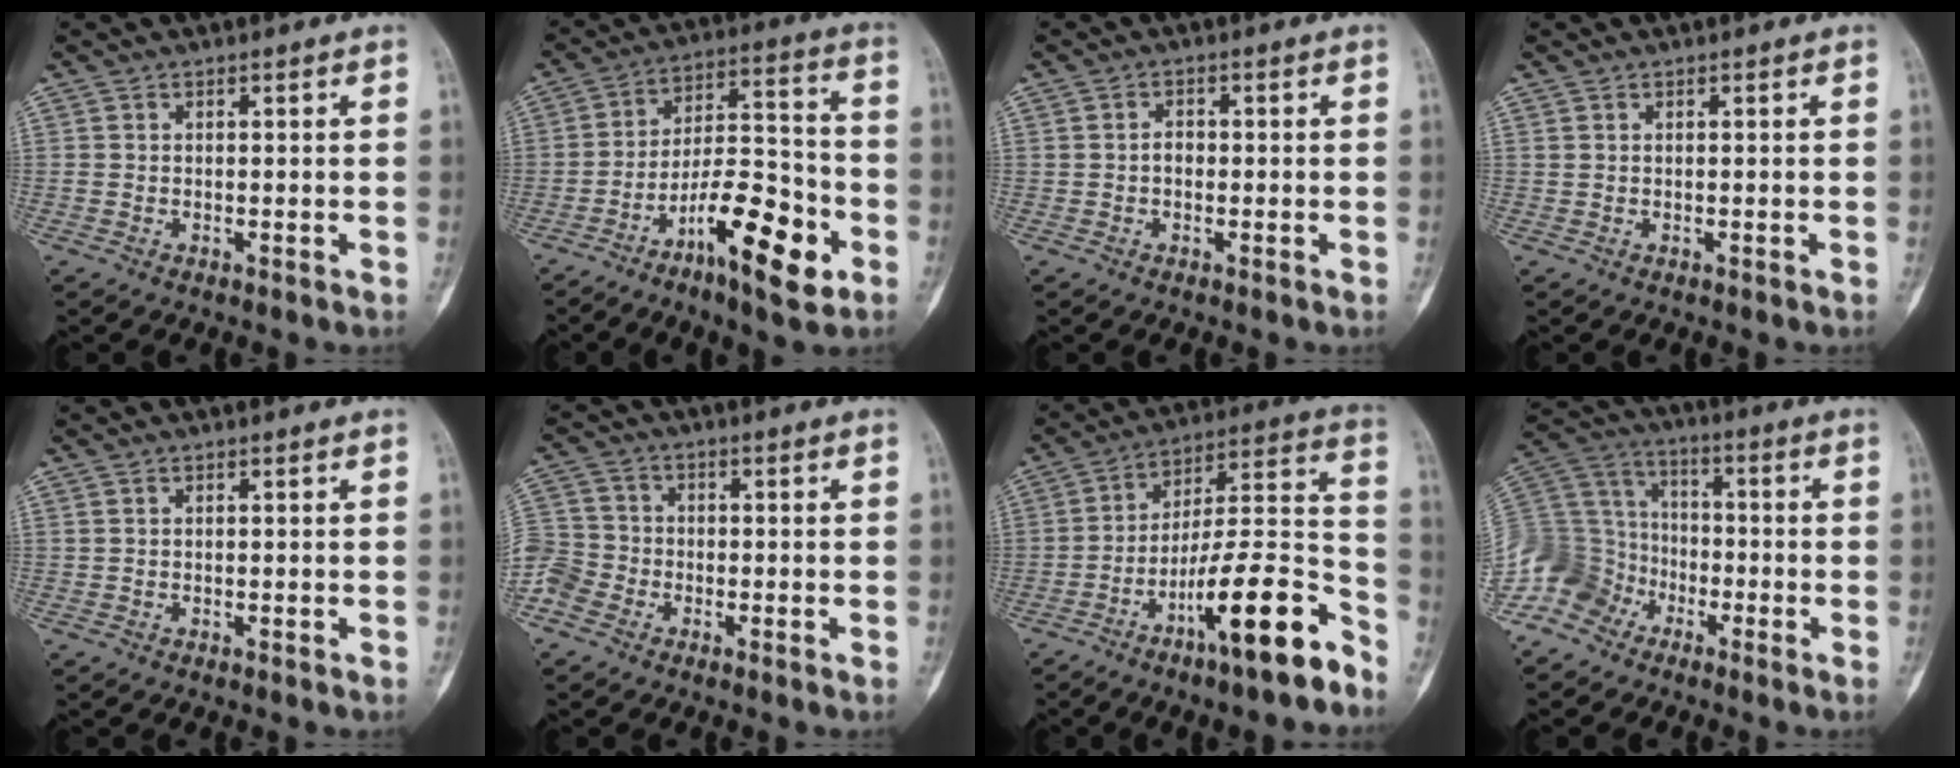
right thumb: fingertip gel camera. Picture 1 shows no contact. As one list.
[{"total": 16.2, "force": [-7.6, 5.3, 13.3], "torque": [-0.197, 0.057, -0.126]}, {"total": 1.8, "force": [-0.3, 1.4, 1.2], "torque": [-0.013, 0.006, -0.007]}, {"total": 0.0}, {"total": 0.0}, {"total": 7.2, "force": [-3.6, 5.9, 2.1], "torque": [-0.040, 0.018, -0.079]}, {"total": 19.1, "force": [-11.4, 3.8, 14.9], "torque": [-0.236, 0.091, -0.187]}, {"total": 14.8, "force": [-8.7, 11.3, 3.8], "torque": [-0.076, 0.080, -0.169]}]